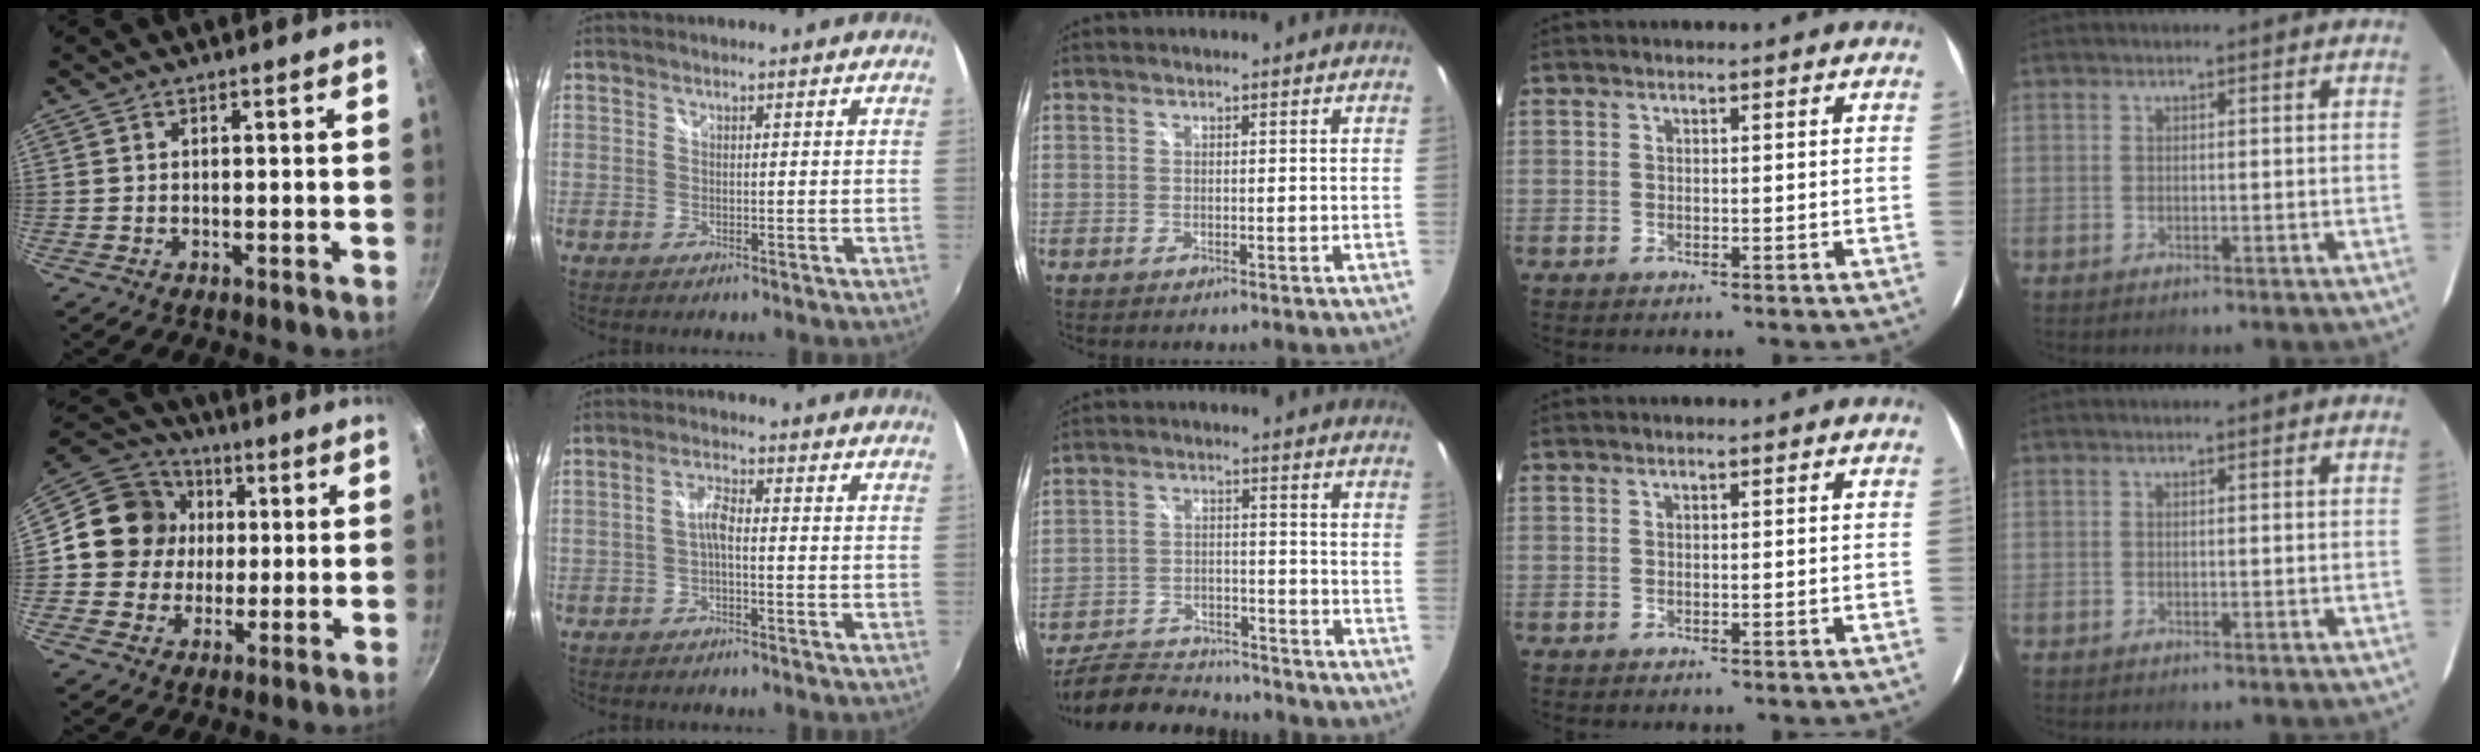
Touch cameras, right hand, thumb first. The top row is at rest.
{"thumb": {"total": 13.8, "force": [1.4, 12.8, 4.9], "torque": [-0.054, 0.021, 0.009]}, "index": {"total": 2.7, "force": [-1.0, 0.6, 2.4], "torque": [-0.053, 0.008, -0.021]}, "middle": {"total": 14.6, "force": [-13.2, 3.8, 5.1], "torque": [-0.119, -0.006, -0.207]}}